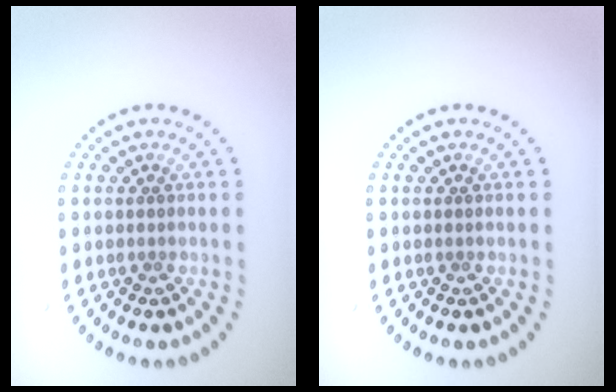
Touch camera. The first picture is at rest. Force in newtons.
{"total": 0.0}